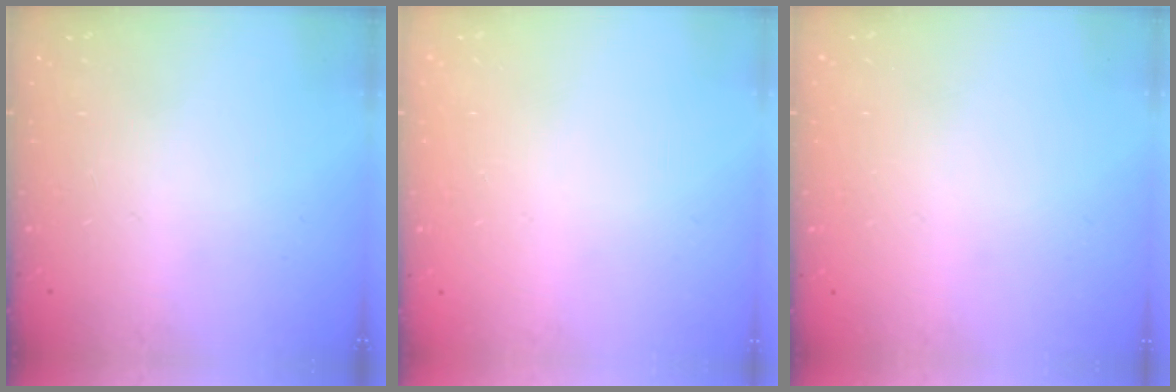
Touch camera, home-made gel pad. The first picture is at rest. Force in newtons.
{"total": 0.0}
{"total": 0.0}